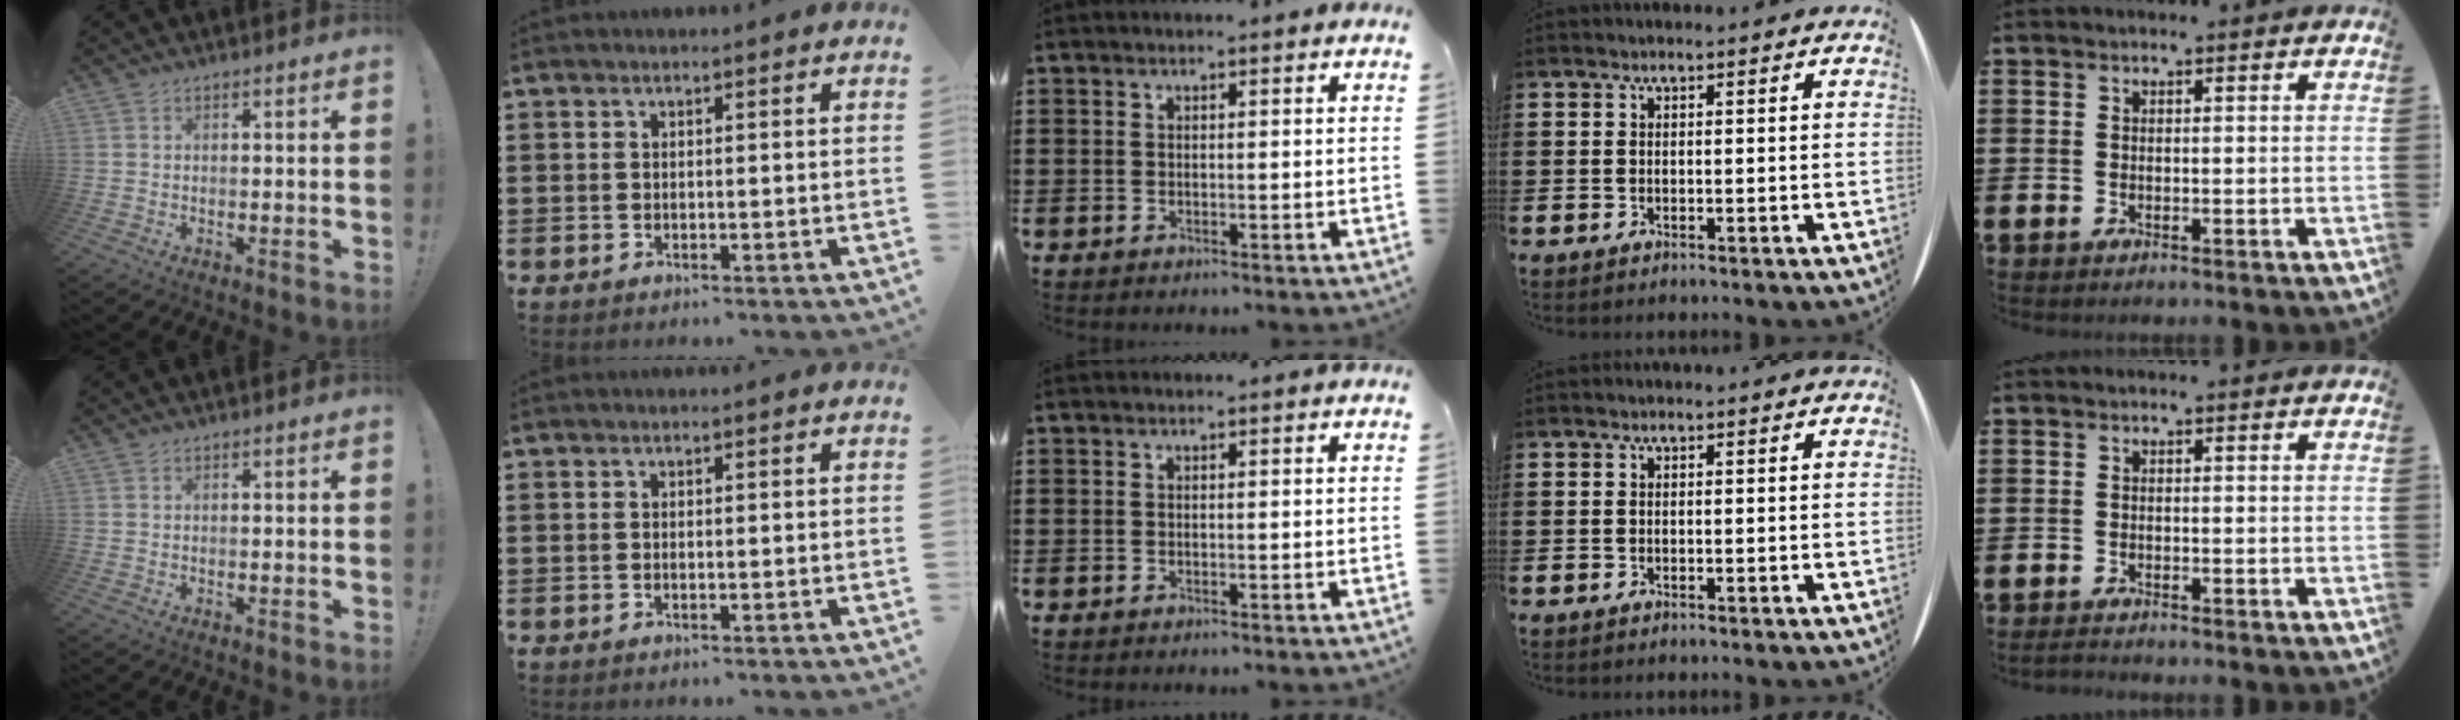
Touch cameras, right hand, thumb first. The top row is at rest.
{"little": {"total": 0.7, "force": [-0.7, 0.1, 0.2], "torque": [-0.006, -0.001, -0.014]}}